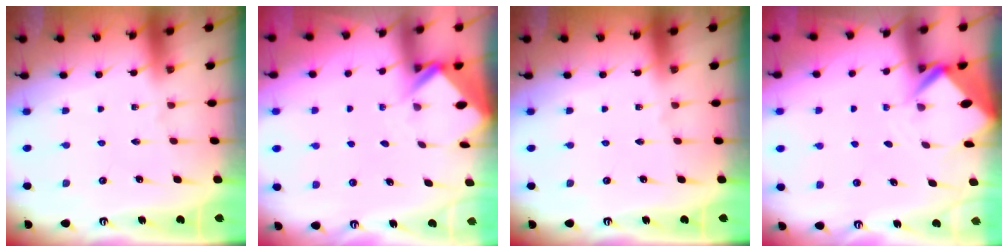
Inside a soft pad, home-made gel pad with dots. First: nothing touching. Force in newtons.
{"total": 3.0, "press": 3.0, "slide": 0.2}
{"total": 0.0}
{"total": 3.5, "press": 3.5, "slide": 0.2}